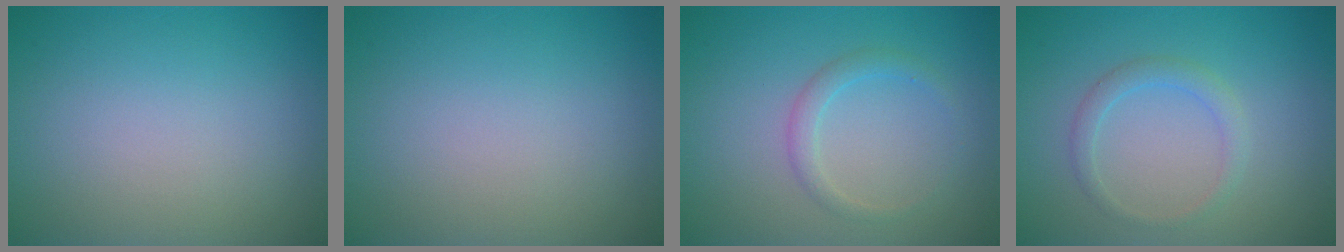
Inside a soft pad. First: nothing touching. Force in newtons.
{"total": 0.0}
{"total": 1.6, "press": 1.6, "slide": 0.1}
{"total": 1.7, "press": 1.7, "slide": 0.1}